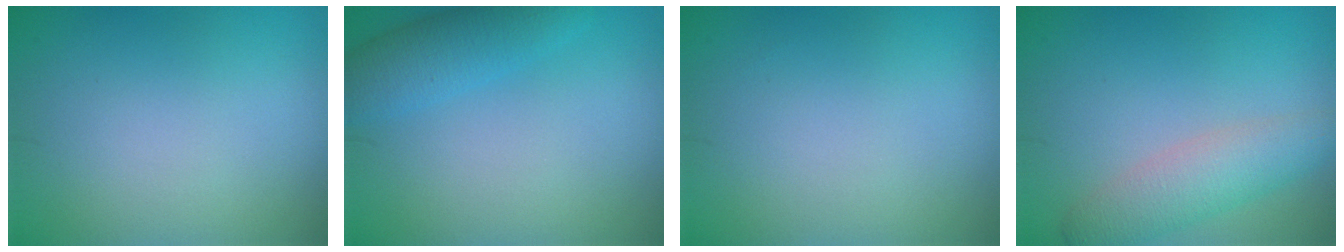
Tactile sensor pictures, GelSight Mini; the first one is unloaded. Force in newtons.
{"total": 3.5, "press": 3.5, "slide": 0.1}
{"total": 0.0}
{"total": 3.8, "press": 3.8, "slide": 0.1}